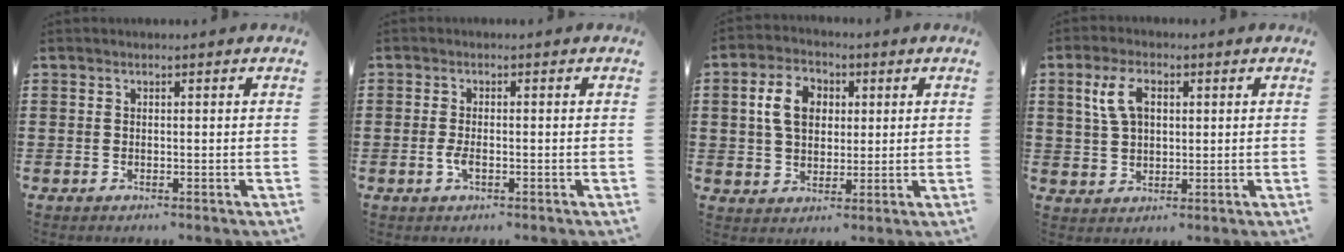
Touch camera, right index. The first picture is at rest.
{"total": 2.1, "force": [-0.7, 0.7, 1.9], "torque": [-0.049, -0.005, -0.017]}
{"total": 7.2, "force": [1.5, 5.2, 4.8], "torque": [-0.100, 0.011, 0.020]}
{"total": 5.7, "force": [1.8, 3.2, 4.4], "torque": [-0.097, 0.014, 0.031]}